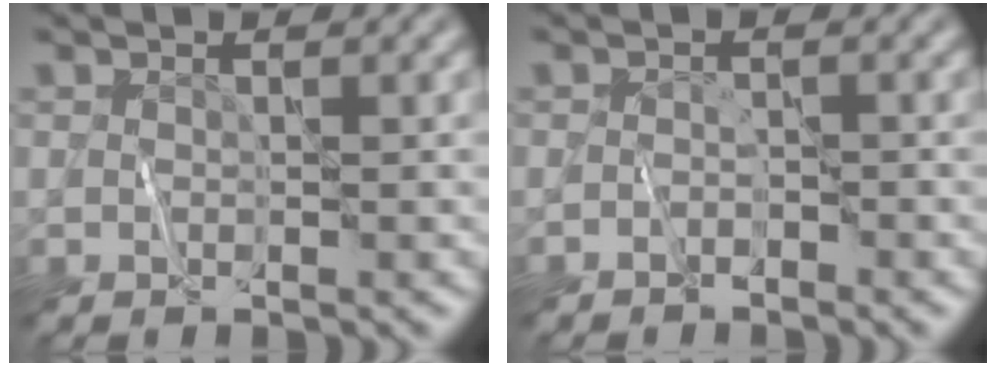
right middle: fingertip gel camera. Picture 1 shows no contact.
{"total": 1.0, "force": [-1.0, 0.3, 0.2], "torque": [-0.002, 0.009, -0.019]}